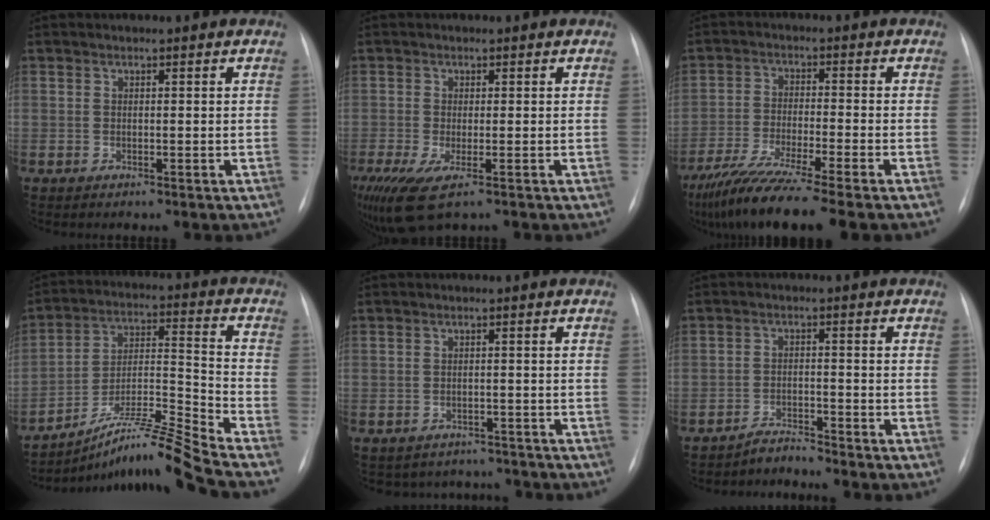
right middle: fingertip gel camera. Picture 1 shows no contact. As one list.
[{"total": 8.2, "force": [-4.9, 2.1, 6.2], "torque": [-0.122, -0.025, -0.088]}, {"total": 13.4, "force": [-10.5, -0.5, 8.3], "torque": [-0.151, -0.047, -0.175]}, {"total": 13.9, "force": [-12.1, -3.2, 6.1], "torque": [-0.105, 0.003, -0.214]}, {"total": 6.5, "force": [-5.8, 2.8, -0.2], "torque": [0.008, 0.022, -0.067]}, {"total": 2.6, "force": [-2.5, -0.3, -0.4], "torque": [0.012, -0.015, -0.044]}]